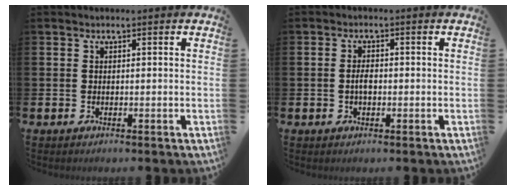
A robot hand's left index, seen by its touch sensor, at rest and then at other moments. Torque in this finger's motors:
{"motor_torque": [0.24, 0.18, 0.03, 0.07]}